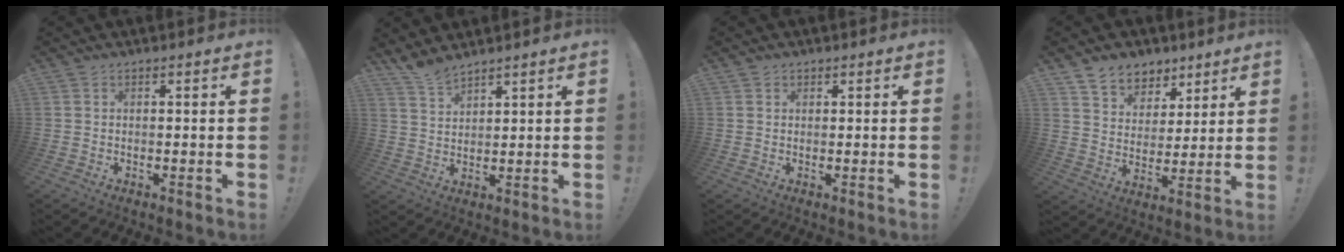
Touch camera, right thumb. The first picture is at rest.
{"total": 5.1, "force": [4.8, 1.0, 1.6], "torque": [-0.040, -0.027, 0.090]}
{"total": 1.0, "force": [0.6, 0.8, 0.1], "torque": [0.004, -0.002, 0.010]}
{"total": 8.4, "force": [5.9, 5.9, 1.0], "torque": [-0.011, -0.051, 0.117]}